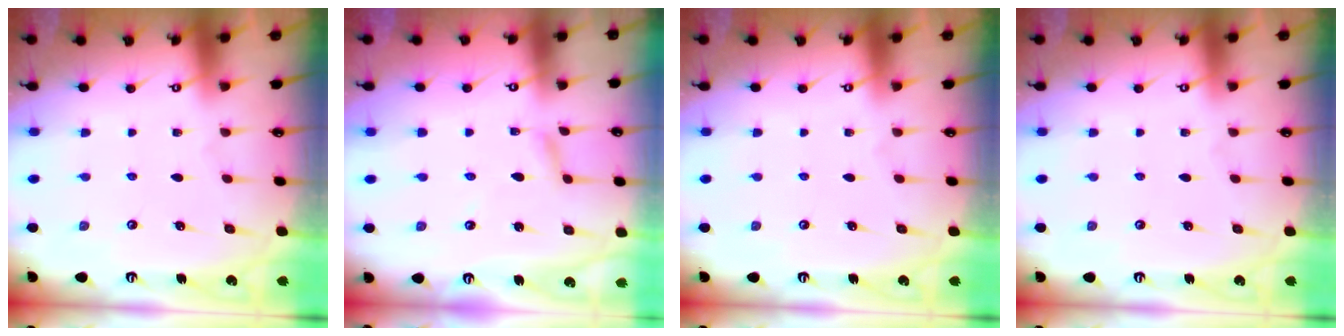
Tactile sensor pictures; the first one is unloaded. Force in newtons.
{"total": 2.3, "press": 2.3, "slide": 0.1}
{"total": 0.0}
{"total": 0.0}